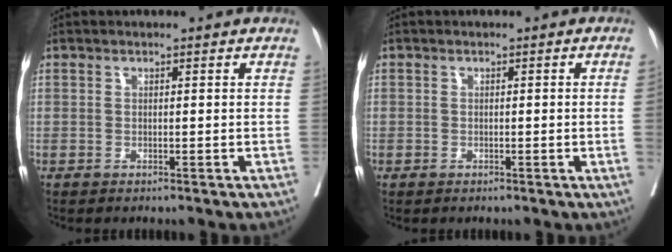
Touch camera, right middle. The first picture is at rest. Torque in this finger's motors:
{"motor_torque": [0.94, -1.18, -0.76, -0.21]}